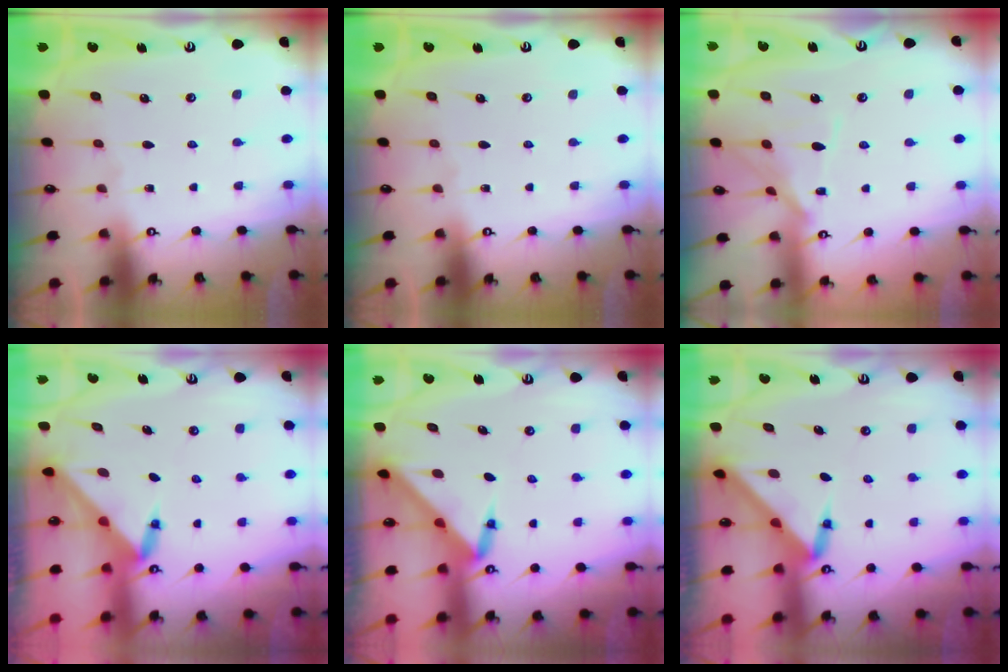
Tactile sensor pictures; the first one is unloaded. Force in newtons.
{"total": 0.0}
{"total": 11.3, "press": 11.3, "slide": 0.9}
{"total": 3.6, "press": 3.6, "slide": 0.3}
{"total": 3.2, "press": 3.2, "slide": 0.0}
{"total": 3.2, "press": 3.2, "slide": 0.0}